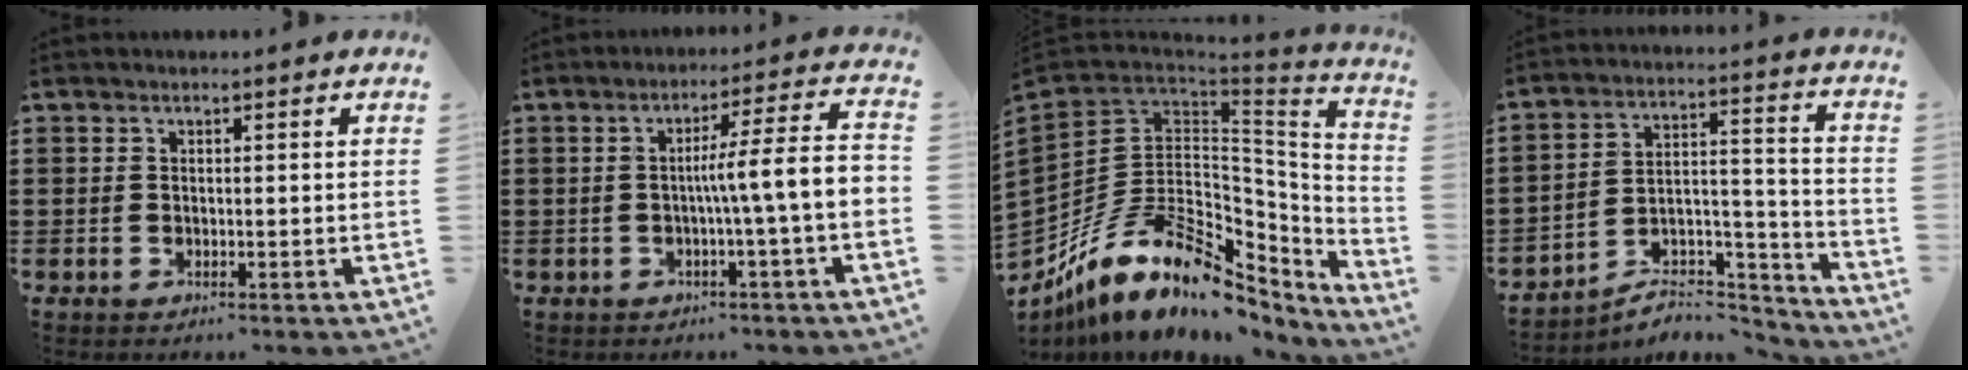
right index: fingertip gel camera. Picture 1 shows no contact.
{"total": 7.4, "force": [-1.3, -0.2, 7.3], "torque": [-0.121, -0.008, -0.028]}
{"total": 18.3, "force": [-7.4, 10.9, 12.6], "torque": [-0.284, 0.020, -0.127]}
{"total": 6.2, "force": [-5.5, 2.1, 1.8], "torque": [-0.026, 0.010, -0.106]}